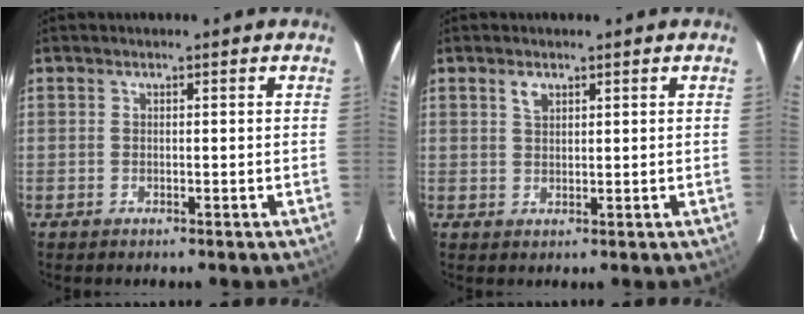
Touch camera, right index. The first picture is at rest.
{"total": 2.0, "force": [1.2, 1.1, 1.2], "torque": [-0.021, 0.005, 0.022]}